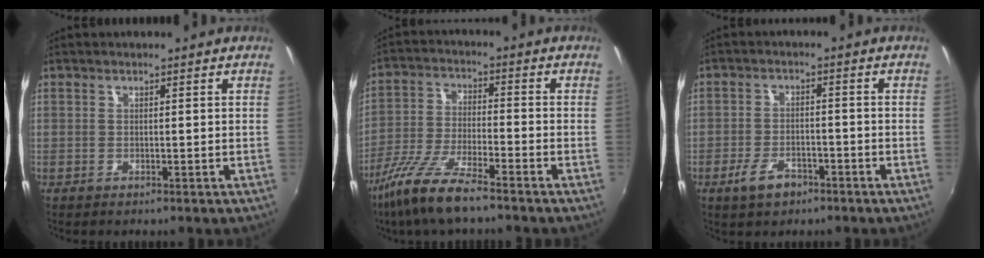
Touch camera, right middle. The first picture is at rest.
{"total": 10.7, "force": [-7.9, 1.1, 7.2], "torque": [-0.154, -0.017, -0.152]}
{"total": 5.6, "force": [-3.6, 2.7, 3.4], "torque": [-0.079, -0.001, -0.060]}